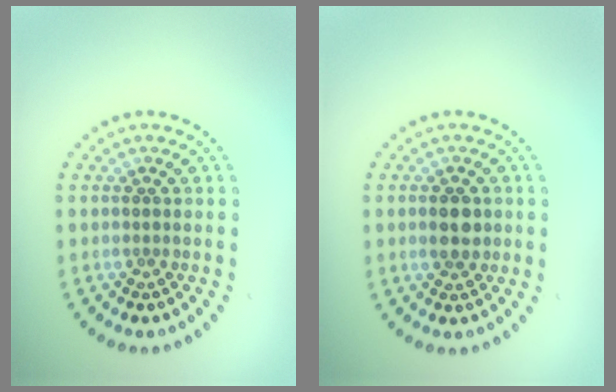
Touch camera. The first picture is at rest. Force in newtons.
{"total": 2.4, "press": 2.4, "slide": 0.1}